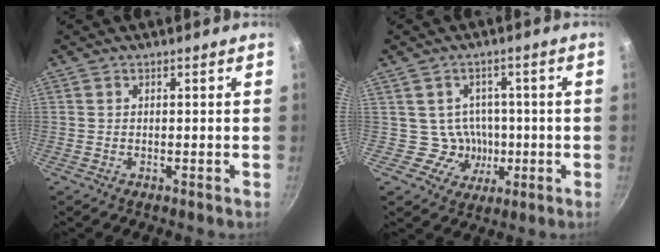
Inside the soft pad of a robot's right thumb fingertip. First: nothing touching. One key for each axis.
{"total": 6.2, "fx": -0.7, "fy": 6.1, "fz": 0.8, "tx": 0.026, "ty": 0.012, "tz": -0.009}